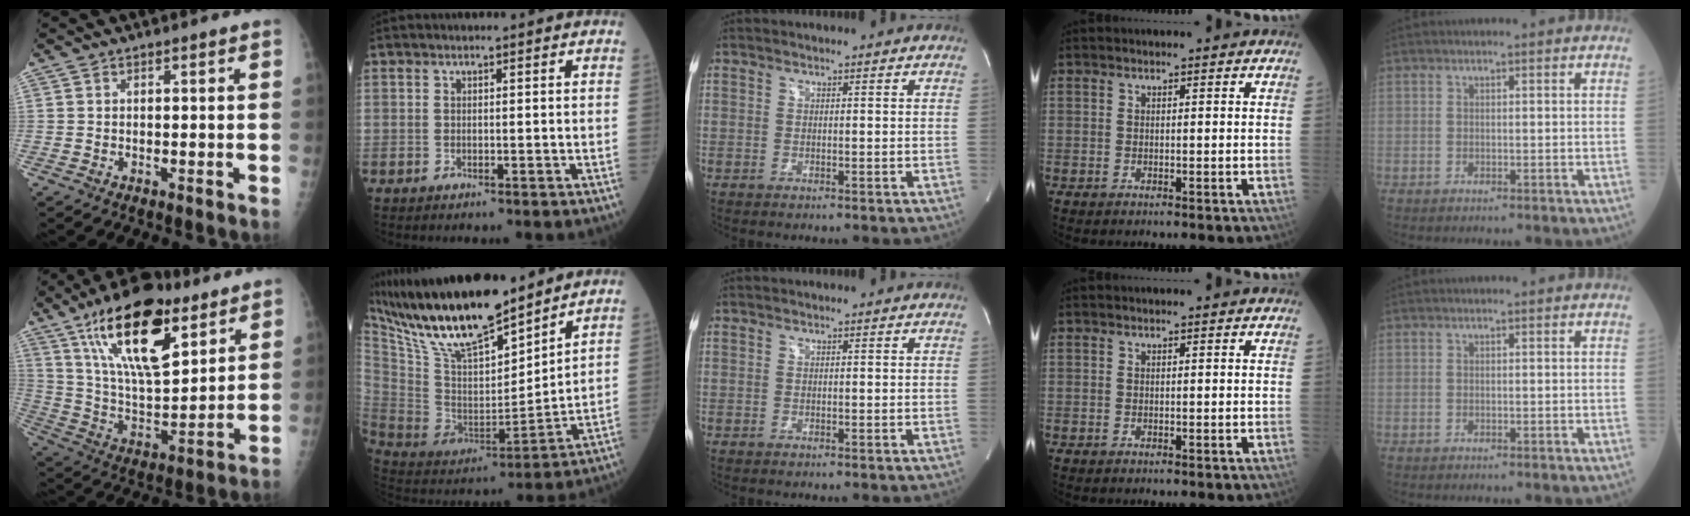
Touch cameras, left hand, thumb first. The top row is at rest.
{"thumb": {"total": 23.0, "force": [12.6, 9.7, 16.6], "torque": [-0.259, -0.048, 0.225]}, "index": {"total": 20.7, "force": [17.0, 4.3, 11.1], "torque": [-0.216, -0.001, 0.318]}}